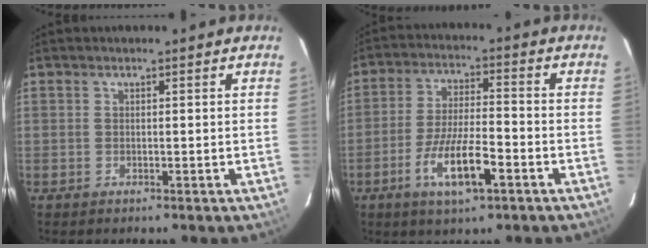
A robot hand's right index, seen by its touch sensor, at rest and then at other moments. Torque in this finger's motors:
{"motor_torque": [1.07, -0.66, 0.40, 0.10]}